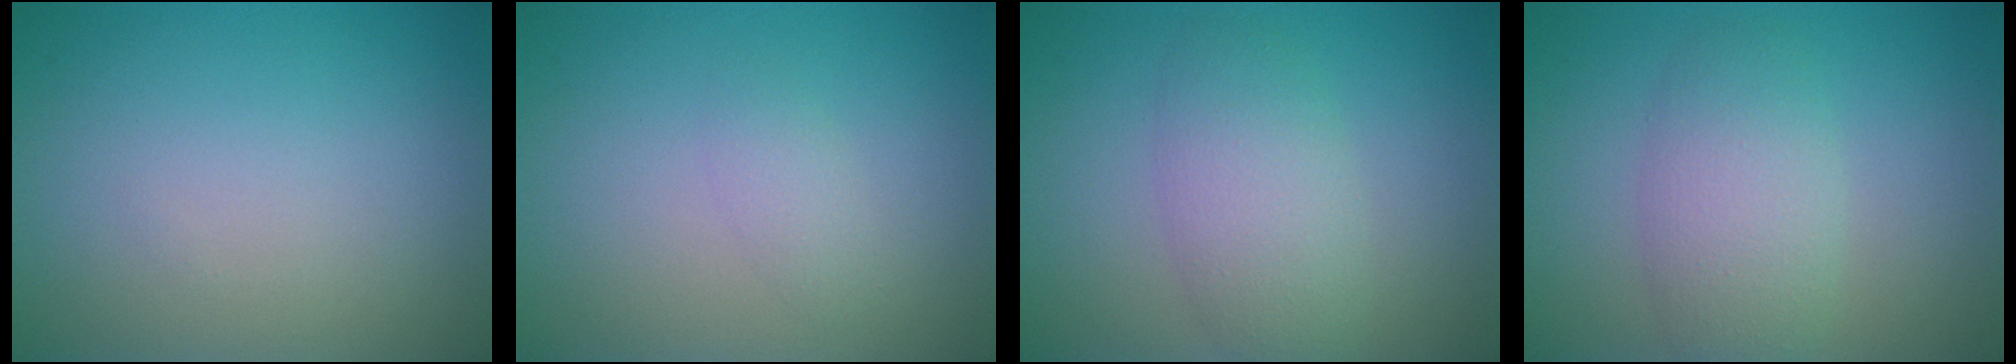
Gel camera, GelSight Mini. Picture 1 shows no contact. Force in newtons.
{"total": 1.1, "press": 1.1, "slide": 0.0}
{"total": 4.0, "press": 3.9, "slide": 0.2}
{"total": 4.0, "press": 4.0, "slide": 0.1}